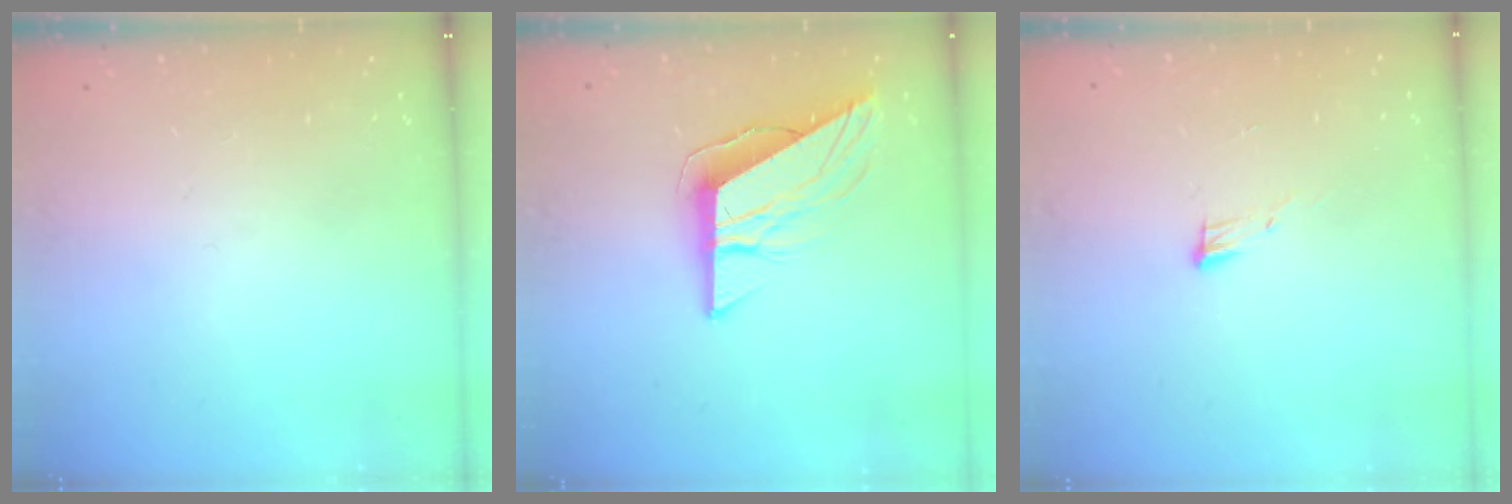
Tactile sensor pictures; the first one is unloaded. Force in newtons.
{"total": 9.9, "press": 9.9, "slide": 0.4}
{"total": 4.8, "press": 4.8, "slide": 0.6}